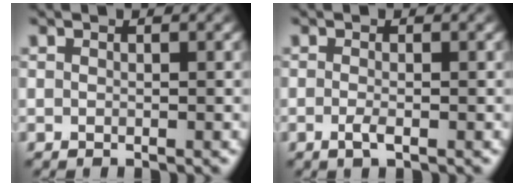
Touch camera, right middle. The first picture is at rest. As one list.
[{"total": 1.2, "force": [-0.5, 0.3, 1.1], "torque": [-0.024, -0.005, -0.011]}]